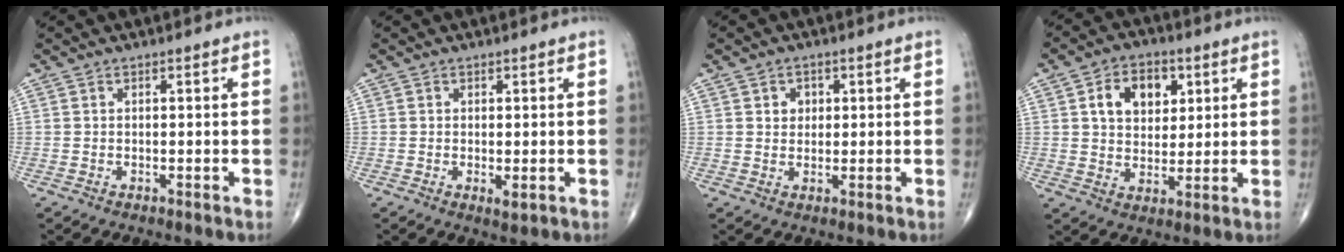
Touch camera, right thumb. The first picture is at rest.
{"total": 1.6, "force": [-0.2, 0.6, 1.5], "torque": [-0.023, -0.006, -0.003]}
{"total": 2.7, "force": [0.9, 2.3, 1.3], "torque": [-0.003, -0.003, 0.011]}
{"total": 10.0, "force": [3.4, 7.0, 6.3], "torque": [-0.066, -0.007, 0.056]}